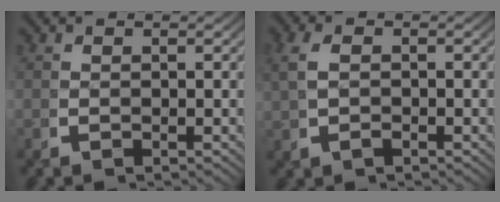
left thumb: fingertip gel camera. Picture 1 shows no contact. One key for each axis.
{"total": 2.1, "fx": 0.2, "fy": 1.3, "fz": 1.7, "tx": -0.045, "ty": 0.000, "tz": 0.008}